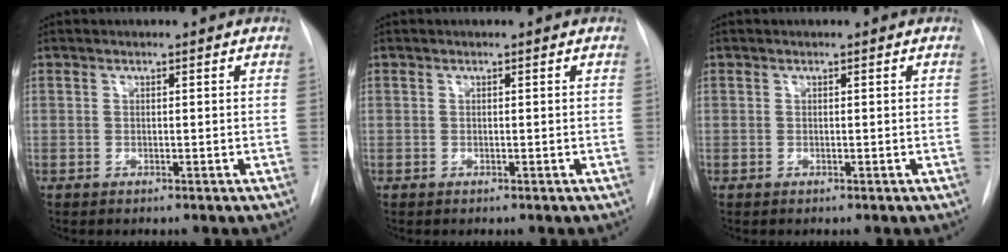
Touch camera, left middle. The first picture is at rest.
{"total": 0.0}
{"total": 0.0}